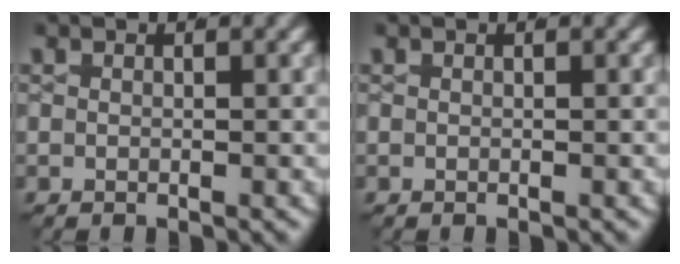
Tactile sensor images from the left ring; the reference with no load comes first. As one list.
[{"total": 0.0}]